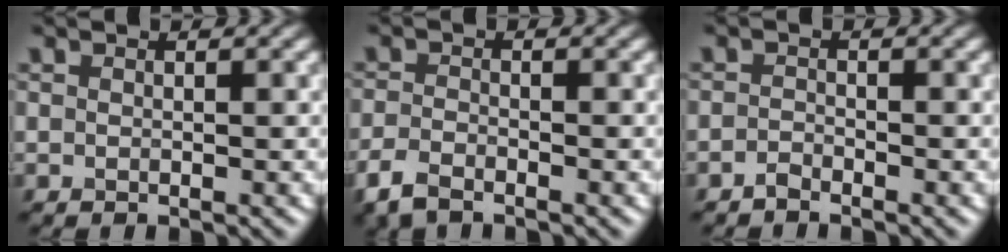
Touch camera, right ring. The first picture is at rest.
{"total": 2.8, "force": [-2.1, 1.0, 1.5], "torque": [-0.036, -0.007, -0.053]}
{"total": 0.9, "force": [-0.9, 0.3, 0.2], "torque": [-0.002, 0.002, -0.019]}